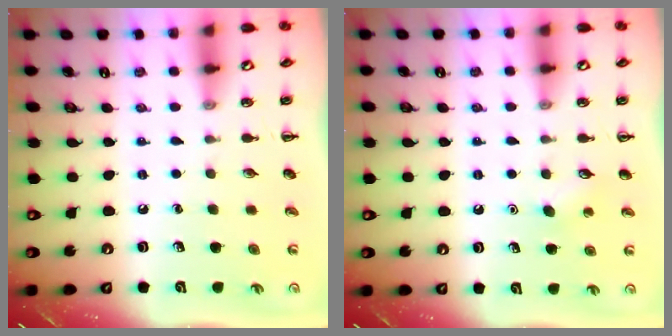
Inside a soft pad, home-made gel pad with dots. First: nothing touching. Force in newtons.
{"total": 3.4, "press": 3.3, "slide": 0.7}